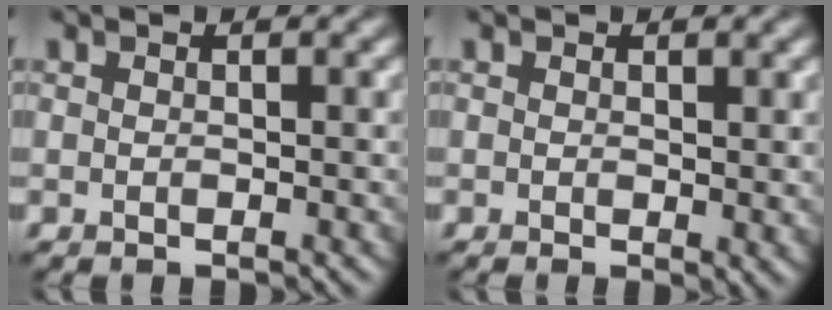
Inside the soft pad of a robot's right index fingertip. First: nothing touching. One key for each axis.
{"total": 1.3, "fx": 0.2, "fy": 0.3, "fz": 1.2, "tx": -0.013, "ty": -0.005, "tz": 0.003}